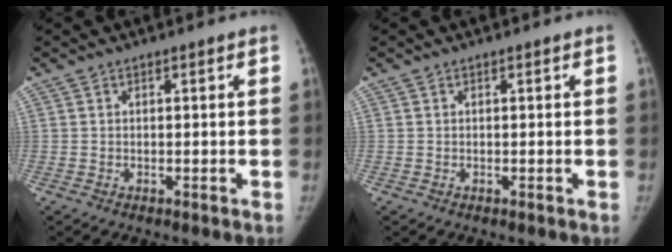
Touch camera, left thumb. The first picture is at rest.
{"total": 0.0}